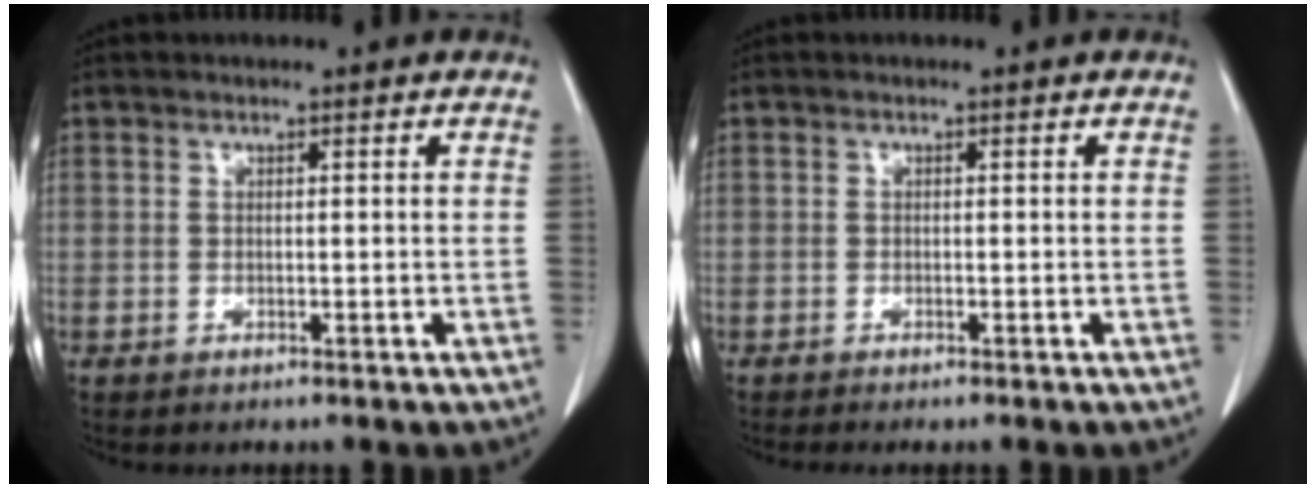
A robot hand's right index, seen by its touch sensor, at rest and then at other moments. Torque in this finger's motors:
{"motor_torque": [0.23, -0.21, -0.04, 0.02]}